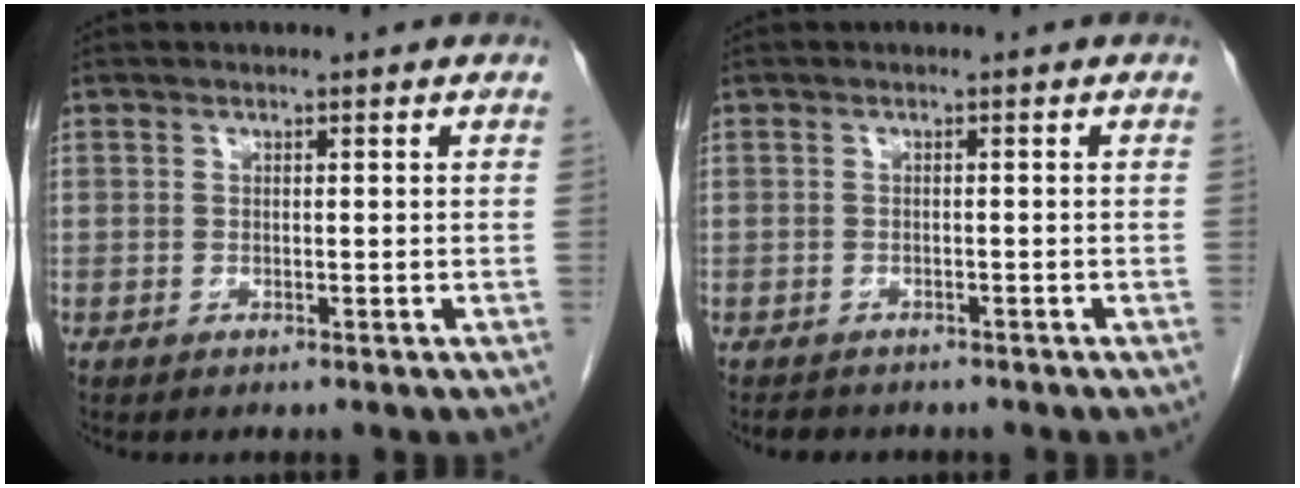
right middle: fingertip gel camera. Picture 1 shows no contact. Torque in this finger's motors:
{"motor_torque": [0.03, -0.02, -0.01, -0.01]}